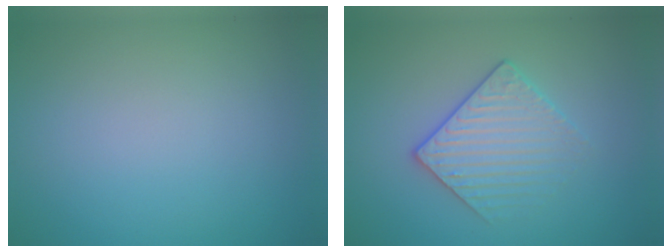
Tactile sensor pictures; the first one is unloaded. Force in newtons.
{"total": 3.0, "press": 2.8, "slide": 1.1}